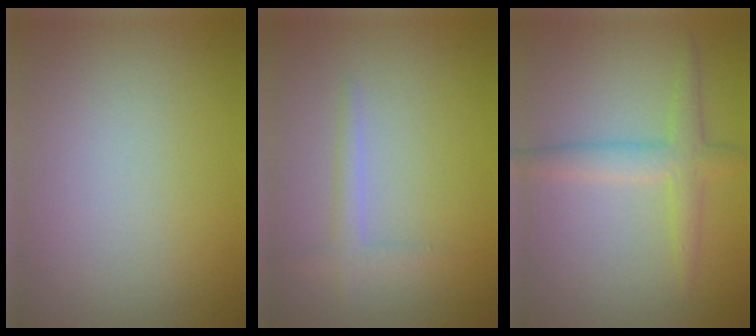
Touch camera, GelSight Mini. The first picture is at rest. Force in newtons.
{"total": 1.6, "press": 1.6, "slide": 0.1}
{"total": 2.8, "press": 2.8, "slide": 0.1}